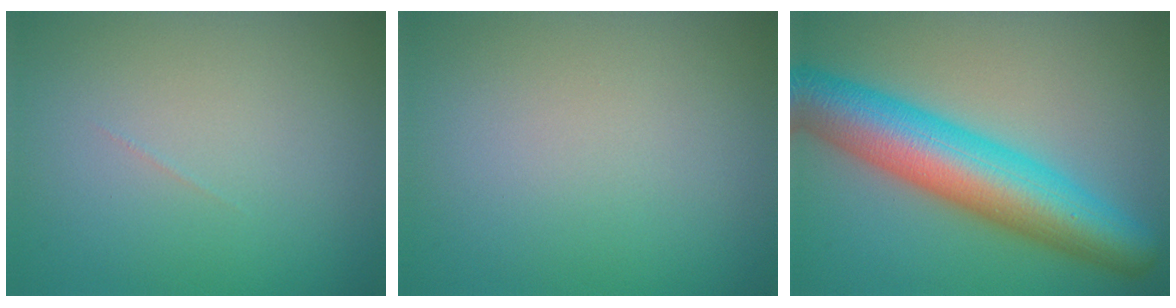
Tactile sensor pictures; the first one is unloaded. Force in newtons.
{"total": 0.0}
{"total": 10.1, "press": 10.1, "slide": 0.2}